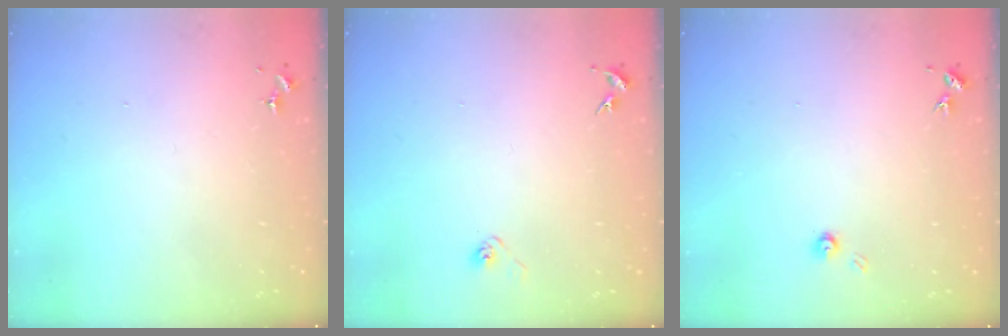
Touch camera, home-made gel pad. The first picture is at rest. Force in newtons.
{"total": 2.8, "press": 2.6, "slide": 1.1}
{"total": 3.5, "press": 3.5, "slide": 0.4}